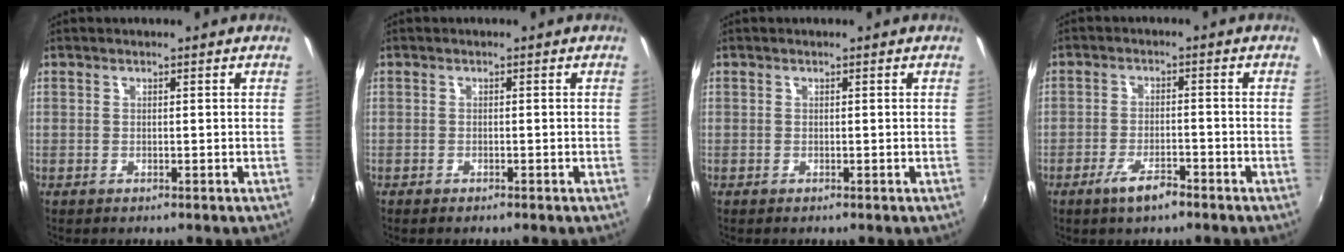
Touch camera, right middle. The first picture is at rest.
{"total": 0.8, "force": [-0.7, 0.2, 0.3], "torque": [-0.008, -0.003, -0.014]}
{"total": 0.0}
{"total": 5.1, "force": [-3.6, 1.4, 3.4], "torque": [-0.079, -0.007, -0.064]}